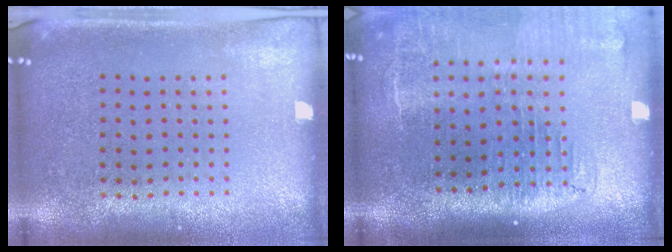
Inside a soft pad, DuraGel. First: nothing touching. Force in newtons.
{"total": 2.2, "press": 1.8, "slide": 1.3}